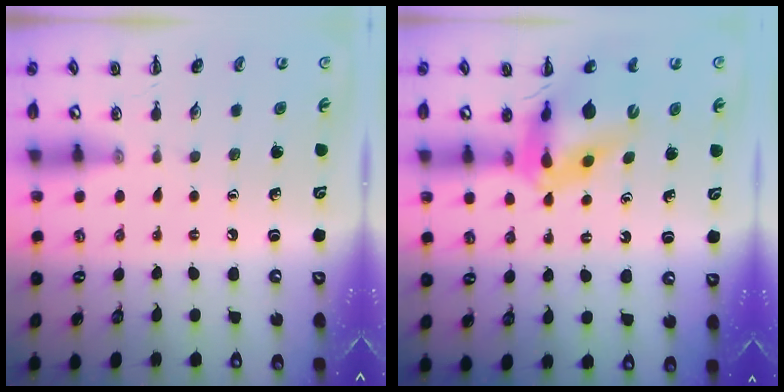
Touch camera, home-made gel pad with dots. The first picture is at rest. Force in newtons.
{"total": 10.4, "press": 9.8, "slide": 3.3}